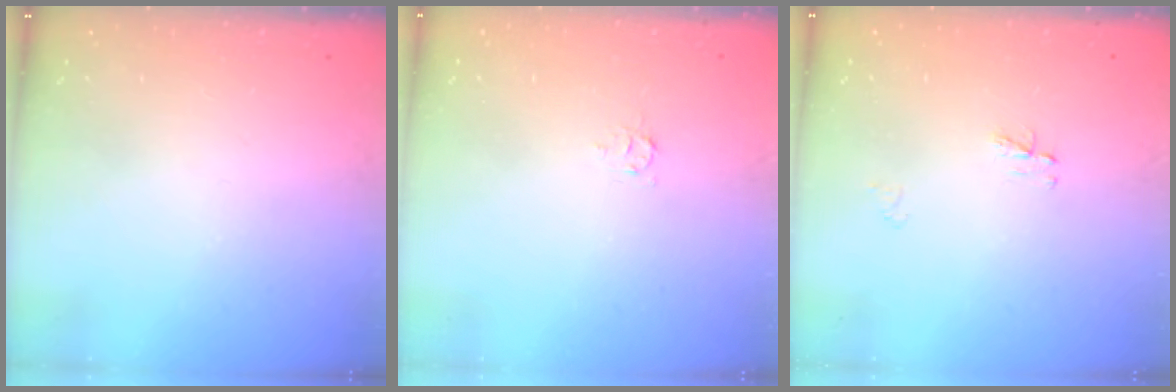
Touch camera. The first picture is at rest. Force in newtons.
{"total": 3.1, "press": 3.1, "slide": 0.2}
{"total": 3.1, "press": 3.1, "slide": 0.3}